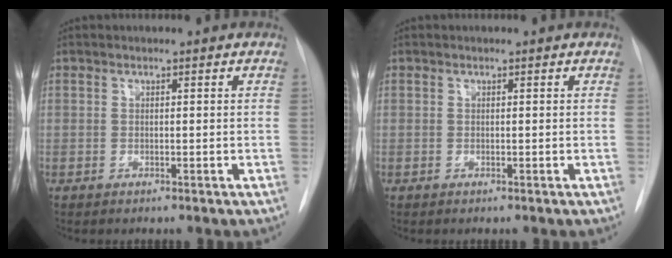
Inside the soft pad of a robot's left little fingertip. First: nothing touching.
{"total": 0.0}